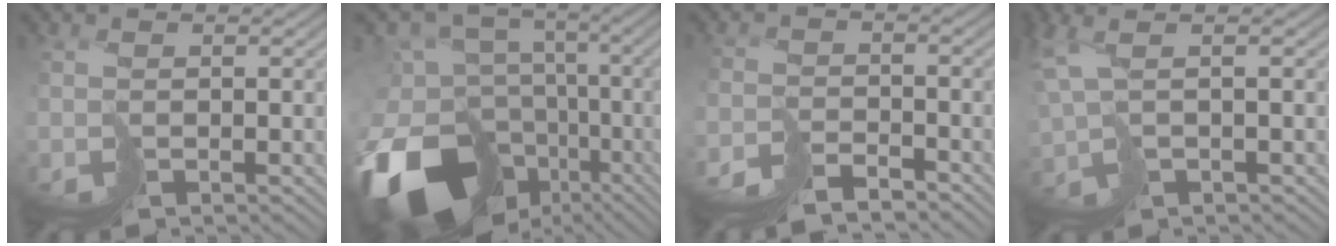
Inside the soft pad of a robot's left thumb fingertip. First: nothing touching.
{"total": 18.4, "force": [-9.0, 12.6, 10.0], "torque": [-0.238, -0.039, -0.103]}
{"total": 4.7, "force": [-4.5, 0.6, 1.0], "torque": [-0.009, 0.000, -0.089]}
{"total": 4.5, "force": [2.1, 1.1, 3.9], "torque": [-0.101, -0.007, 0.041]}